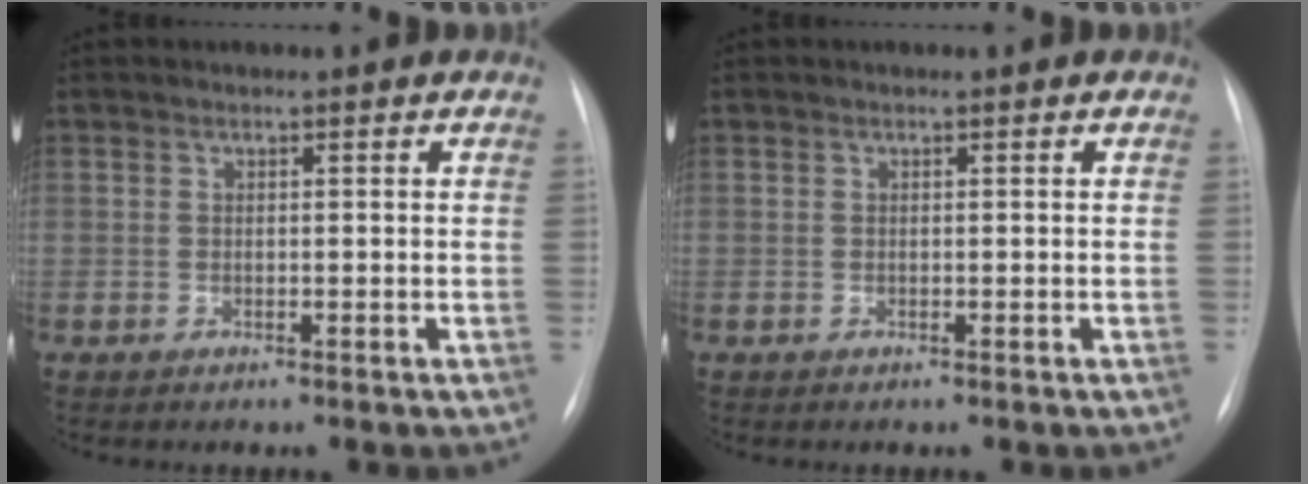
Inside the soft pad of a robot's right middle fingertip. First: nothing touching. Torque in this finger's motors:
{"motor_torque": [0.00, 0.00, 0.00, 0.00]}